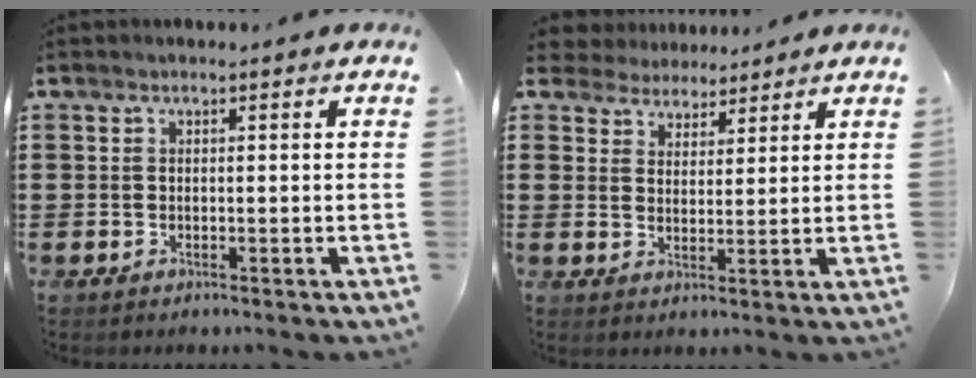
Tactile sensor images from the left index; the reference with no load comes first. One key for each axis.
{"total": 4.0, "fx": 3.6, "fy": 1.6, "fz": -0.3, "tx": -0.014, "ty": -0.002, "tz": 0.066}